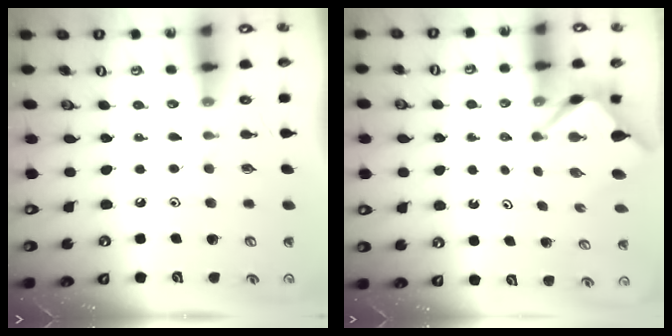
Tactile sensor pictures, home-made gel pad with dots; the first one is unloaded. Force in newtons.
{"total": 2.9, "press": 2.9, "slide": 0.2}